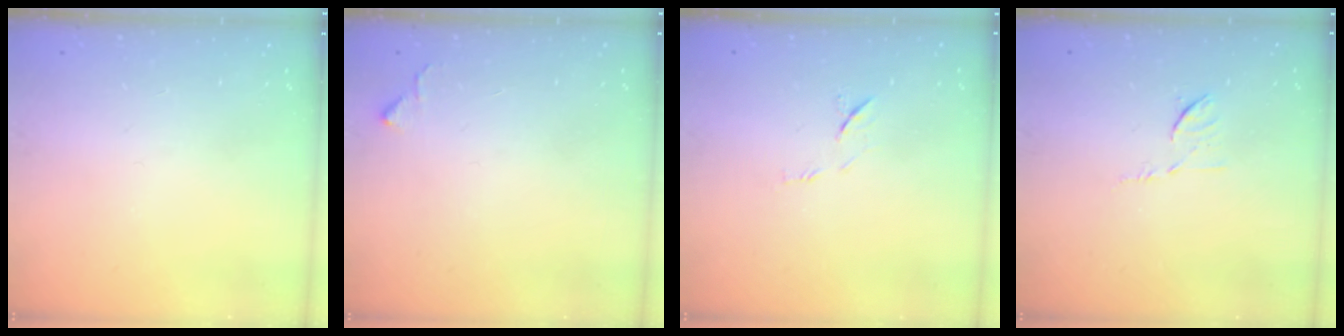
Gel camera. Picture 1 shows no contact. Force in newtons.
{"total": 5.1, "press": 5.0, "slide": 0.7}
{"total": 6.8, "press": 6.7, "slide": 0.8}
{"total": 6.1, "press": 6.1, "slide": 0.7}